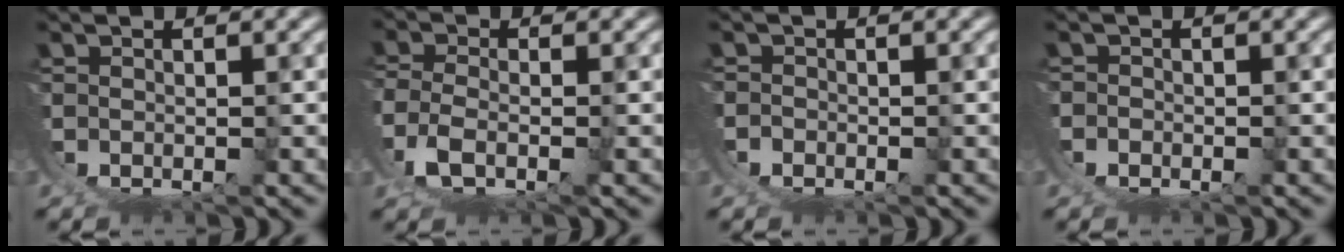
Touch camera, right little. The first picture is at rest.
{"total": 4.4, "force": [1.1, 2.8, 3.3], "torque": [-0.101, -0.026, 0.030]}
{"total": 2.4, "force": [-0.2, 2.3, 0.6], "torque": [-0.028, -0.006, -0.006]}
{"total": 2.6, "force": [-0.2, 2.5, 0.6], "torque": [-0.027, -0.006, -0.006]}